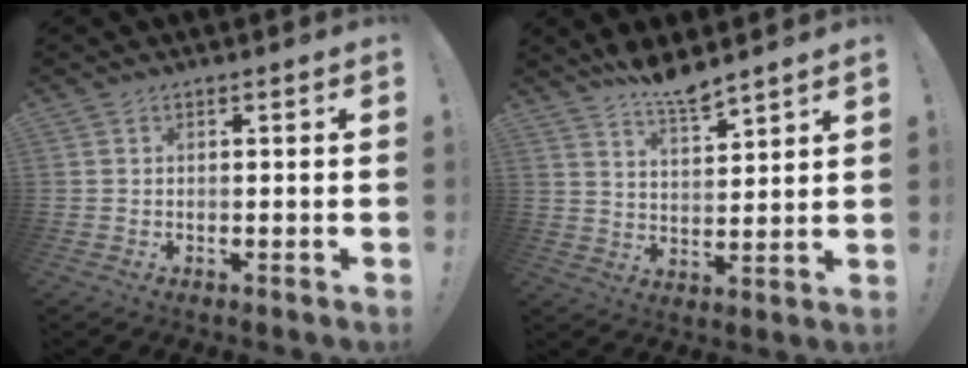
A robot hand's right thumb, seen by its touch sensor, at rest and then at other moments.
{"total": 7.5, "force": [6.8, 0.7, 3.1], "torque": [-0.057, -0.049, 0.120]}